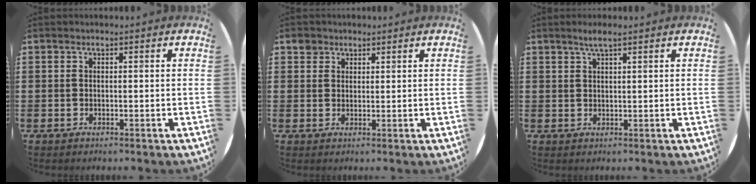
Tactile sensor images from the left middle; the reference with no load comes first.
{"total": 2.3, "force": [1.8, 1.4, 0.1], "torque": [0.009, -0.001, 0.033]}
{"total": 2.1, "force": [1.6, 0.2, 1.4], "torque": [-0.028, 0.004, 0.028]}